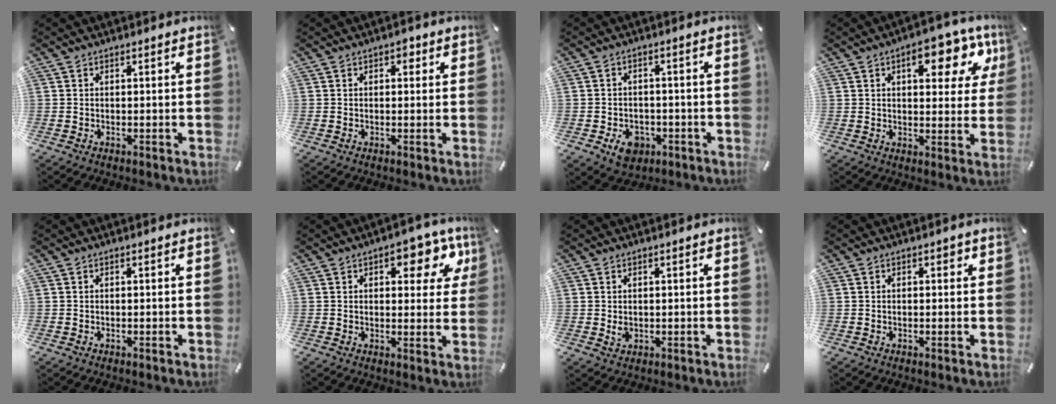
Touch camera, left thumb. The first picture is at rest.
{"total": 1.9, "force": [0.6, 1.4, 1.1], "torque": [-0.008, 0.002, 0.004]}
{"total": 6.4, "force": [-2.8, 4.9, 3.1], "torque": [-0.059, 0.011, -0.050]}
{"total": 12.9, "force": [5.7, 6.4, 9.7], "torque": [-0.116, -0.020, 0.089]}
{"total": 0.0}
{"total": 10.0, "force": [4.6, 5.3, 7.1], "torque": [-0.074, -0.021, 0.072]}
{"total": 1.6, "force": [0.3, 1.4, 0.8], "torque": [-0.009, 0.000, 0.004]}
{"total": 1.1, "force": [0.3, 0.8, 0.7], "torque": [-0.007, 0.005, 0.002]}